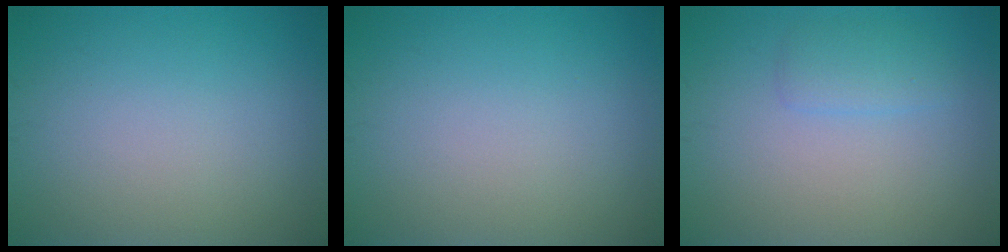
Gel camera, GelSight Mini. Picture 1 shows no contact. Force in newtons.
{"total": 0.0}
{"total": 1.6, "press": 1.6, "slide": 0.2}